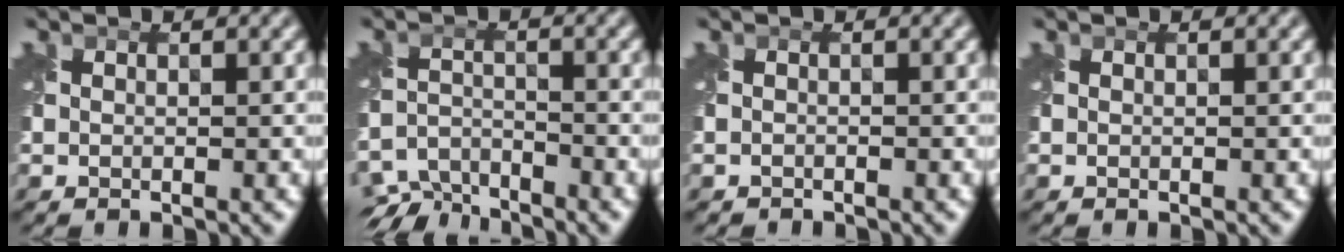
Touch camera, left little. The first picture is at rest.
{"total": 5.3, "force": [-4.9, 1.7, 0.9], "torque": [-0.011, -0.018, -0.092]}
{"total": 0.9, "force": [-0.9, 0.1, -0.1], "torque": [0.001, -0.010, -0.017]}
{"total": 0.0}